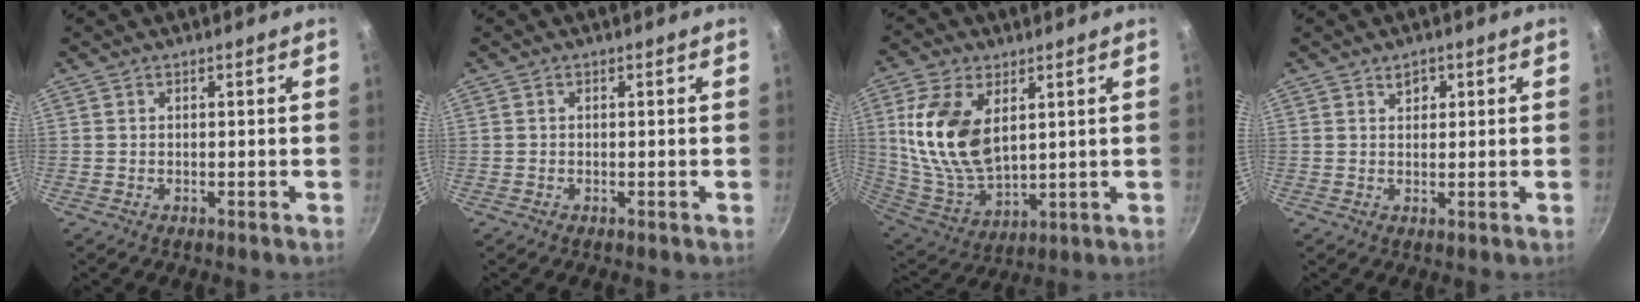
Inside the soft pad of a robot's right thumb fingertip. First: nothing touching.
{"total": 0.0}
{"total": 16.9, "force": [4.5, 9.8, 13.0], "torque": [-0.244, -0.029, 0.101]}
{"total": 2.3, "force": [1.1, 1.6, 1.1], "torque": [-0.003, -0.005, 0.017]}